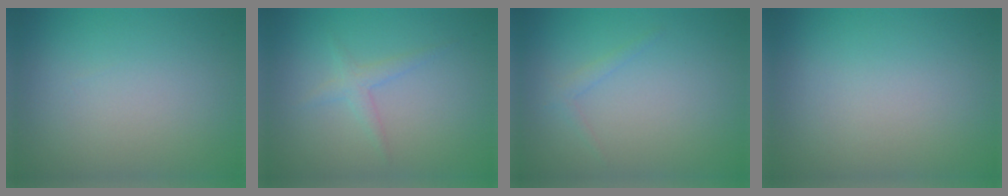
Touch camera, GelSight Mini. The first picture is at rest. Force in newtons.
{"total": 1.4, "press": 1.4, "slide": 0.0}
{"total": 0.8, "press": 0.8, "slide": 0.0}
{"total": 0.0}